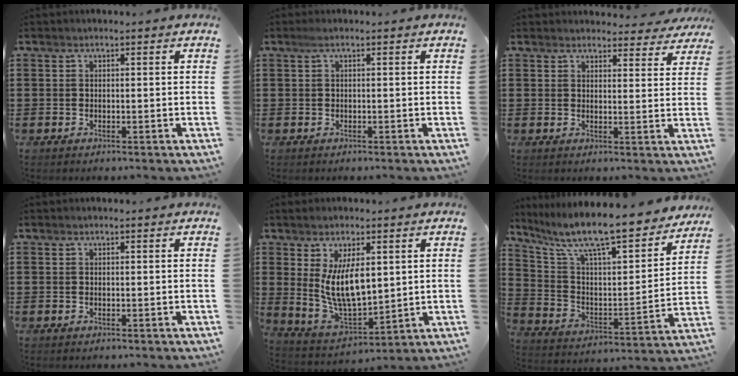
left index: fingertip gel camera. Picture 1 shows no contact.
{"total": 0.7, "force": [-0.1, 0.1, 0.7], "torque": [-0.013, -0.002, -0.001]}
{"total": 3.3, "force": [3.2, 0.8, 0.5], "torque": [-0.005, -0.016, 0.056]}
{"total": 0.0}
{"total": 9.4, "force": [2.4, 4.5, 7.9], "torque": [-0.167, -0.003, 0.040]}
{"total": 11.1, "force": [9.3, 1.4, 5.8], "torque": [-0.145, -0.073, 0.152]}